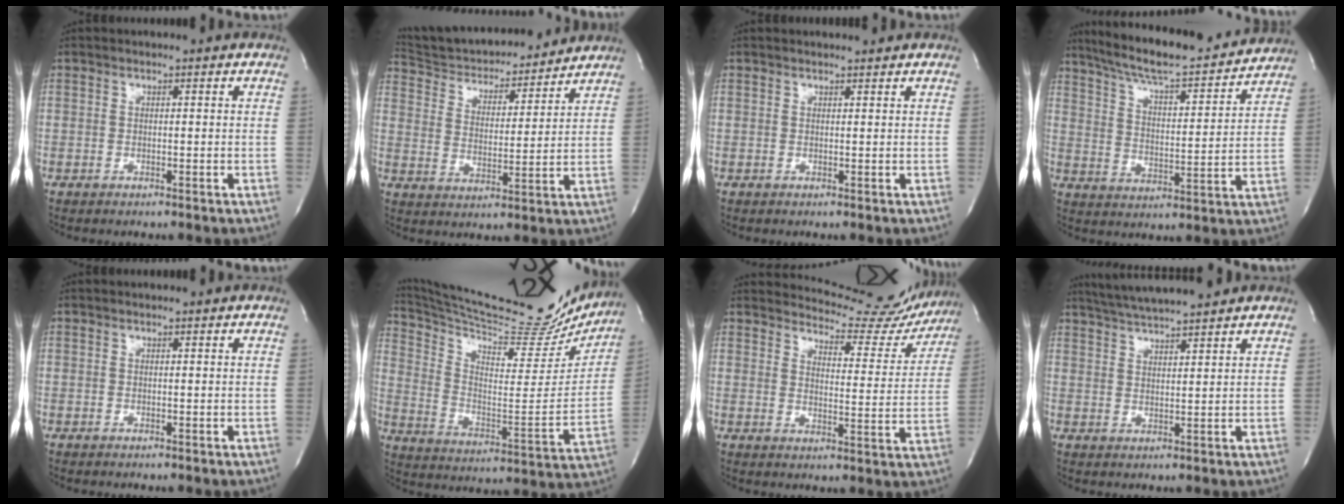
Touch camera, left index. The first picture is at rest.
{"total": 16.4, "force": [15.5, 3.5, 4.2], "torque": [-0.069, 0.004, 0.244]}
{"total": 1.3, "force": [1.2, 0.1, 0.2], "torque": [-0.007, 0.001, 0.017]}
{"total": 19.6, "force": [17.5, 2.5, 8.3], "torque": [-0.140, 0.004, 0.256]}
{"total": 0.0}
{"total": 27.0, "force": [24.7, 4.1, 10.2], "torque": [-0.171, -0.074, 0.343]}
{"total": 13.4, "force": [13.2, 2.2, 0.5], "torque": [0.003, -0.056, 0.147]}
{"total": 8.9, "force": [8.1, -0.2, 3.7], "torque": [-0.069, 0.015, 0.131]}